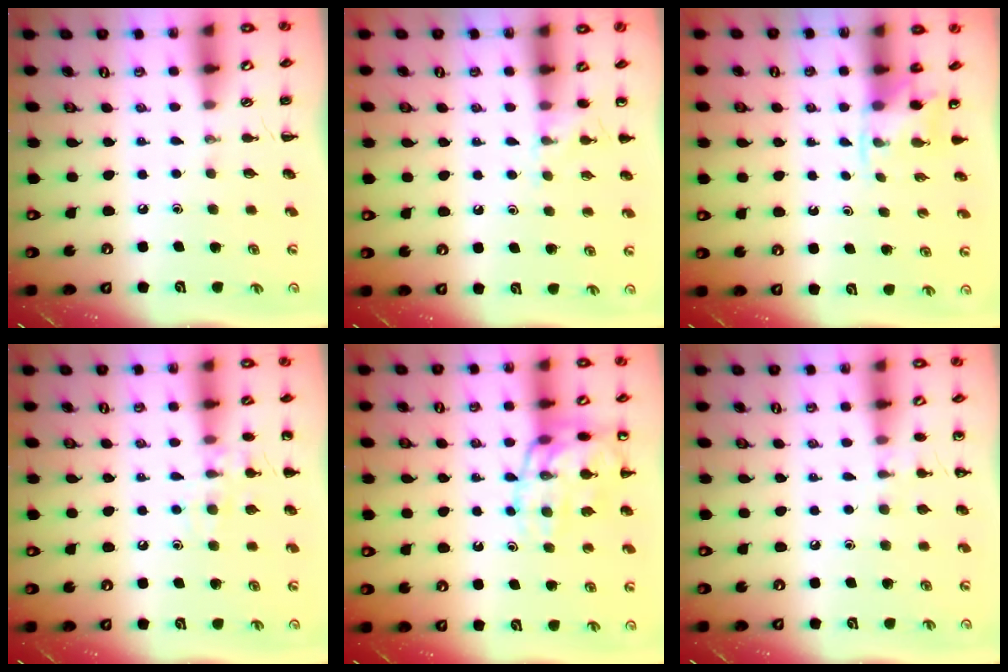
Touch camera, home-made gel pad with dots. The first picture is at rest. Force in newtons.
{"total": 6.9, "press": 6.6, "slide": 2.1}
{"total": 2.6, "press": 2.5, "slide": 0.9}
{"total": 9.2, "press": 9.2, "slide": 1.3}
{"total": 15.8, "press": 15.6, "slide": 2.1}
{"total": 6.4, "press": 6.1, "slide": 1.9}